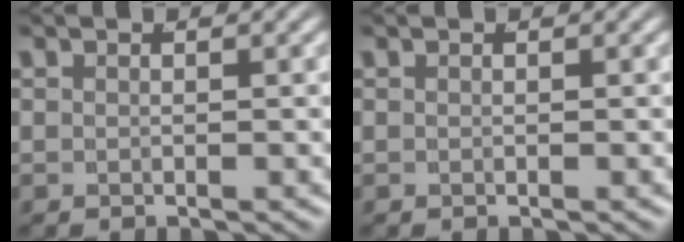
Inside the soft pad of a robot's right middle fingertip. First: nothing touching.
{"total": 0.0}